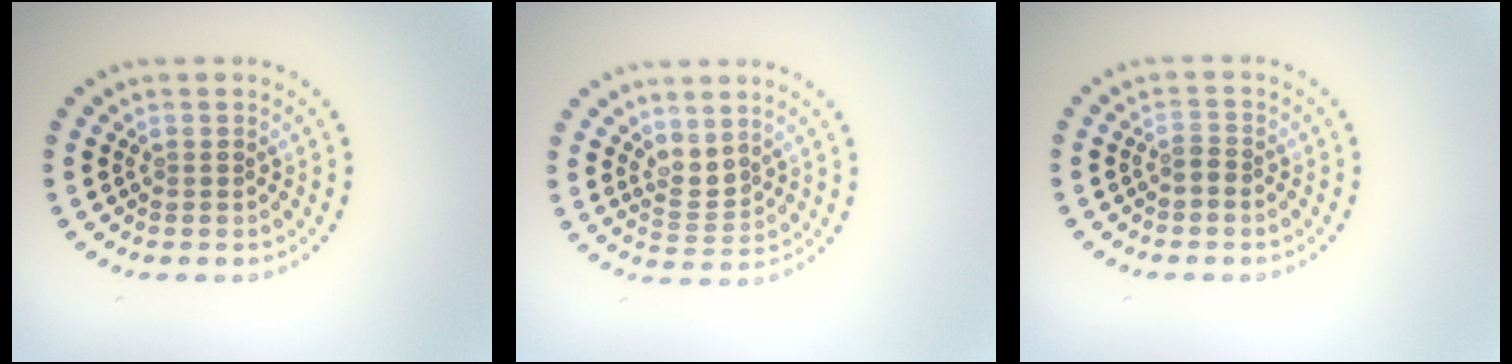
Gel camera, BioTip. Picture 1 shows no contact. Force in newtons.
{"total": 1.9, "press": 1.4, "slide": 1.3}
{"total": 1.1, "press": 0.9, "slide": 0.5}